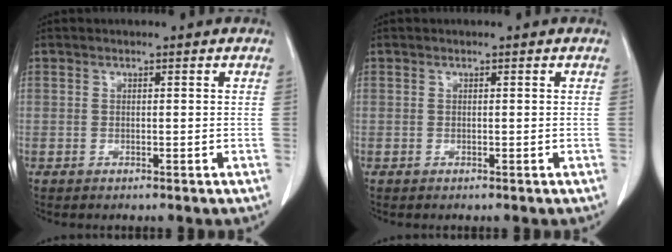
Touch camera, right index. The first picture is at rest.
{"total": 0.0}